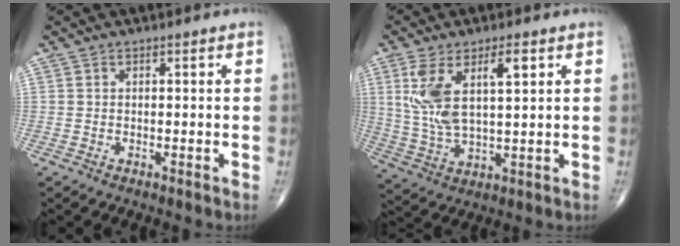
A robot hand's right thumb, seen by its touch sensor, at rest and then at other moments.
{"total": 12.1, "force": [4.0, 4.7, 10.4], "torque": [-0.207, -0.008, 0.085]}